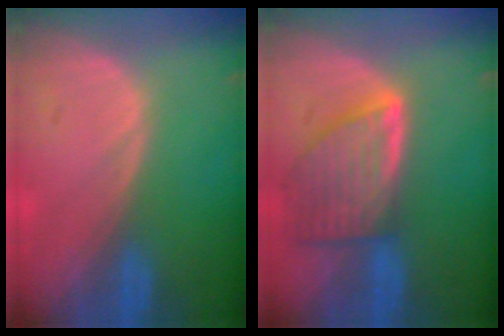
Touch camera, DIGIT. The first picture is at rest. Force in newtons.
{"total": 8.0, "press": 7.2, "slide": 3.5}